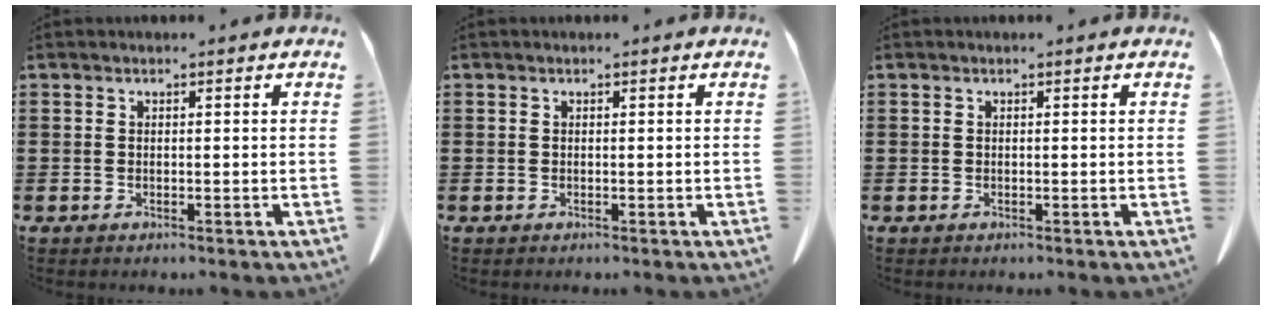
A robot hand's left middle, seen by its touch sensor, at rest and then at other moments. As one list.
[{"total": 0.0}, {"total": 0.0}]